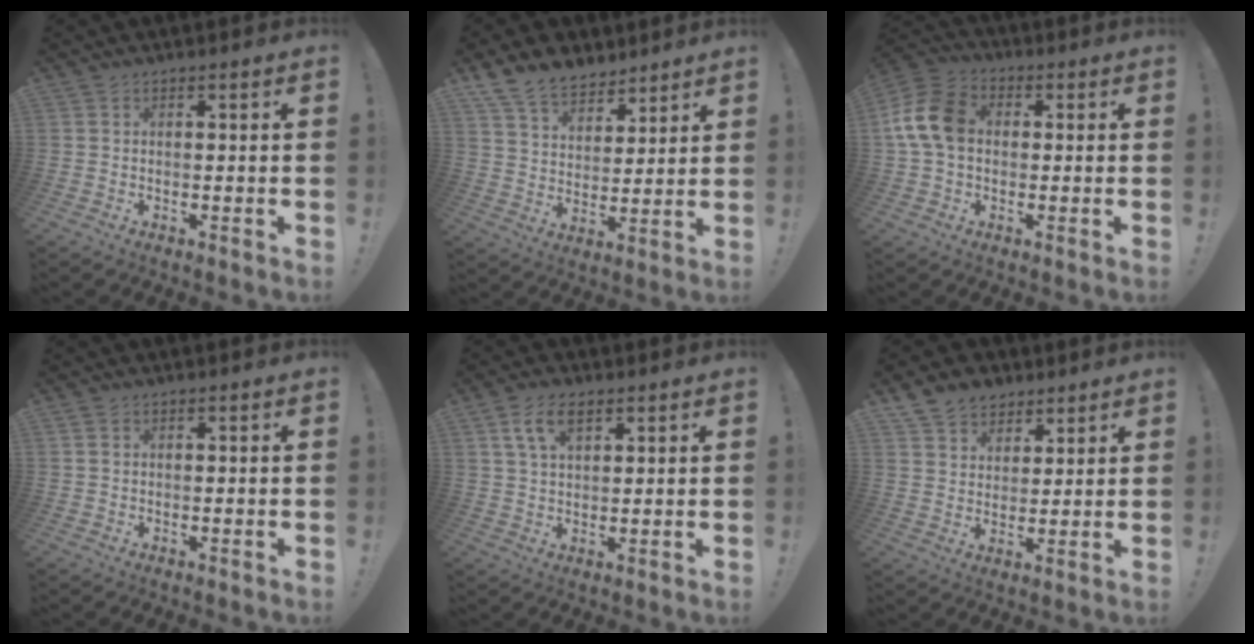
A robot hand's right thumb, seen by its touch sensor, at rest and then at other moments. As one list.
[{"total": 11.4, "force": [8.9, 6.2, 3.2], "torque": [-0.068, -0.062, 0.176]}, {"total": 13.4, "force": [1.5, 9.6, 9.3], "torque": [-0.175, 0.013, 0.032]}, {"total": 1.1, "force": [0.3, 1.0, 0.3], "torque": [-0.005, 0.004, 0.006]}, {"total": 8.0, "force": [4.1, 4.2, 5.5], "torque": [-0.099, 0.000, 0.078]}, {"total": 8.4, "force": [5.8, 5.9, 1.4], "torque": [-0.034, -0.033, 0.119]}]